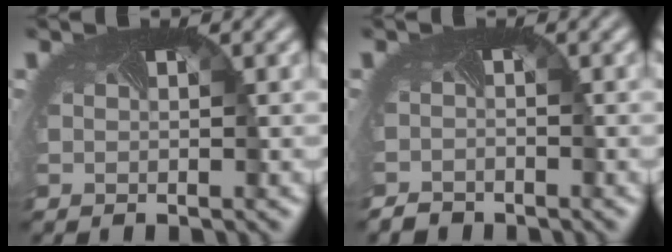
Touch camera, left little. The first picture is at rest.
{"total": 1.6, "force": [-1.5, 0.2, -0.4], "torque": [0.000, -0.013, -0.034]}